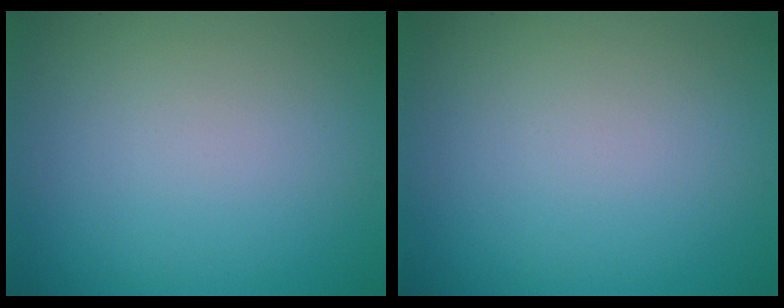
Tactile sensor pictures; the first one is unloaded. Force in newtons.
{"total": 0.0}